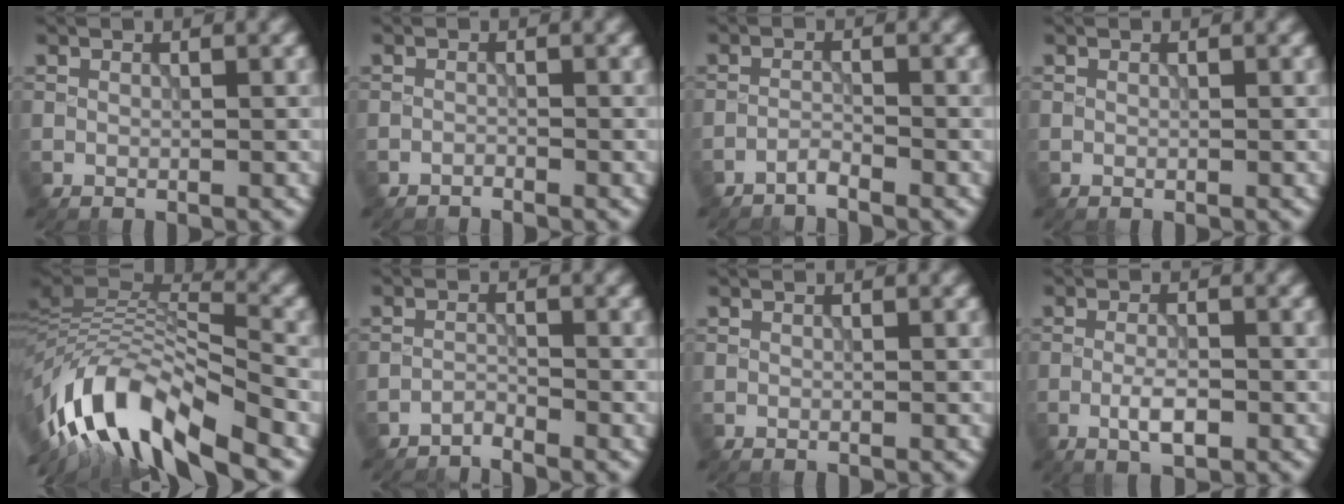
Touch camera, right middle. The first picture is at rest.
{"total": 0.7, "force": [-0.7, 0.0, 0.1], "torque": [0.002, 0.001, -0.017]}
{"total": 1.3, "force": [-1.3, 0.0, 0.4], "torque": [-0.004, 0.004, -0.030]}
{"total": 0.0}
{"total": 12.6, "force": [-6.0, 5.0, 9.8], "torque": [-0.184, 0.026, -0.114]}
{"total": 1.6, "force": [-1.6, 0.0, 0.1], "torque": [0.002, 0.003, -0.035]}
{"total": 0.0}
{"total": 2.7, "force": [-1.1, 0.8, 2.3], "torque": [-0.045, 0.002, -0.024]}